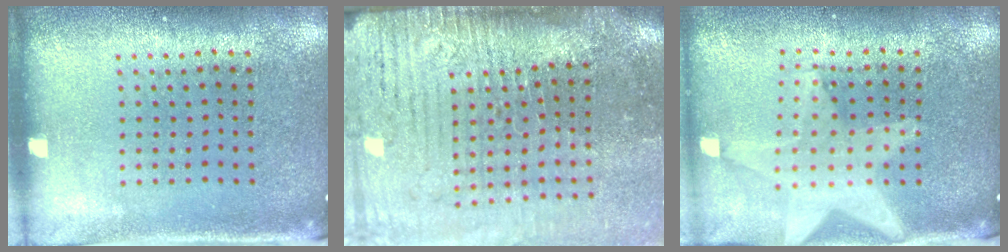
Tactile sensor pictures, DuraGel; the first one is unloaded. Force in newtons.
{"total": 4.9, "press": 4.1, "slide": 2.7}
{"total": 1.9, "press": 1.6, "slide": 0.8}